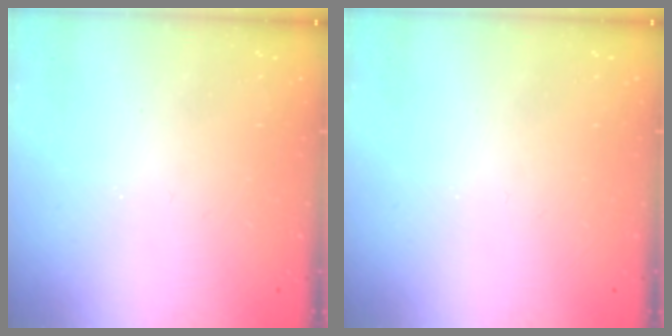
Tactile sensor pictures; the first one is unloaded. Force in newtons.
{"total": 0.0}